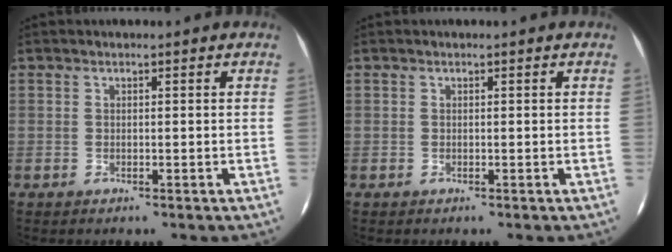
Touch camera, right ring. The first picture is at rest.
{"total": 0.0}